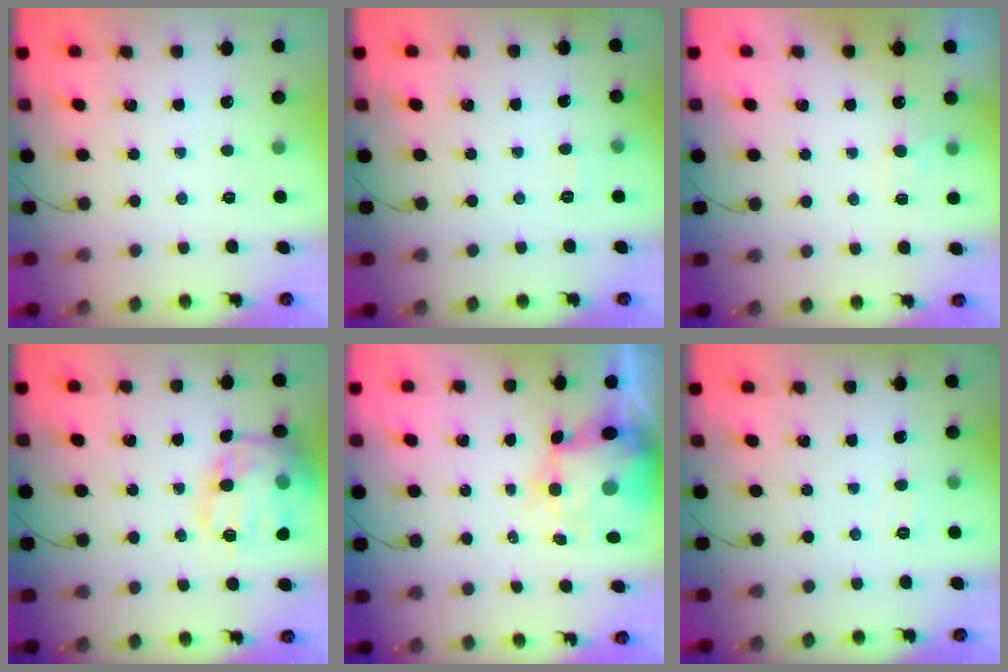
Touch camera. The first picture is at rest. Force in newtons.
{"total": 4.5, "press": 4.4, "slide": 1.2}
{"total": 2.5, "press": 2.1, "slide": 1.5}
{"total": 19.5, "press": 19.4, "slide": 2.3}
{"total": 6.5, "press": 6.2, "slide": 2.1}
{"total": 4.3, "press": 4.1, "slide": 1.2}